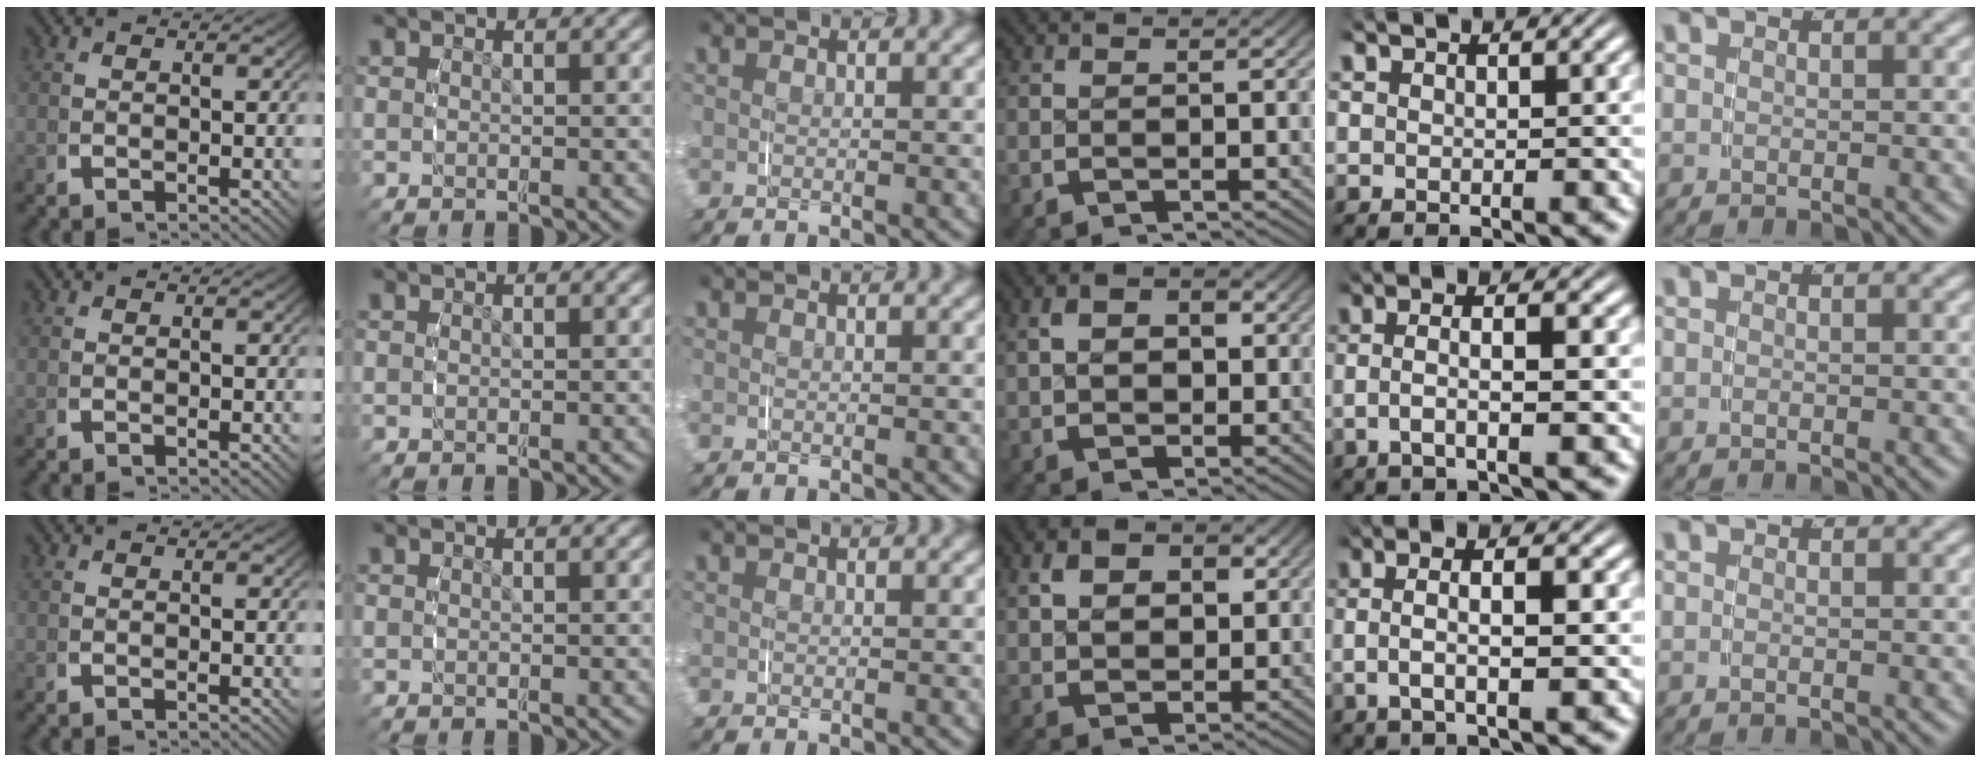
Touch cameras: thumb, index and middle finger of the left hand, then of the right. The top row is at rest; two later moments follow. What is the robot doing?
{"motion": "grasp_and_lifting", "object": "scarf"}